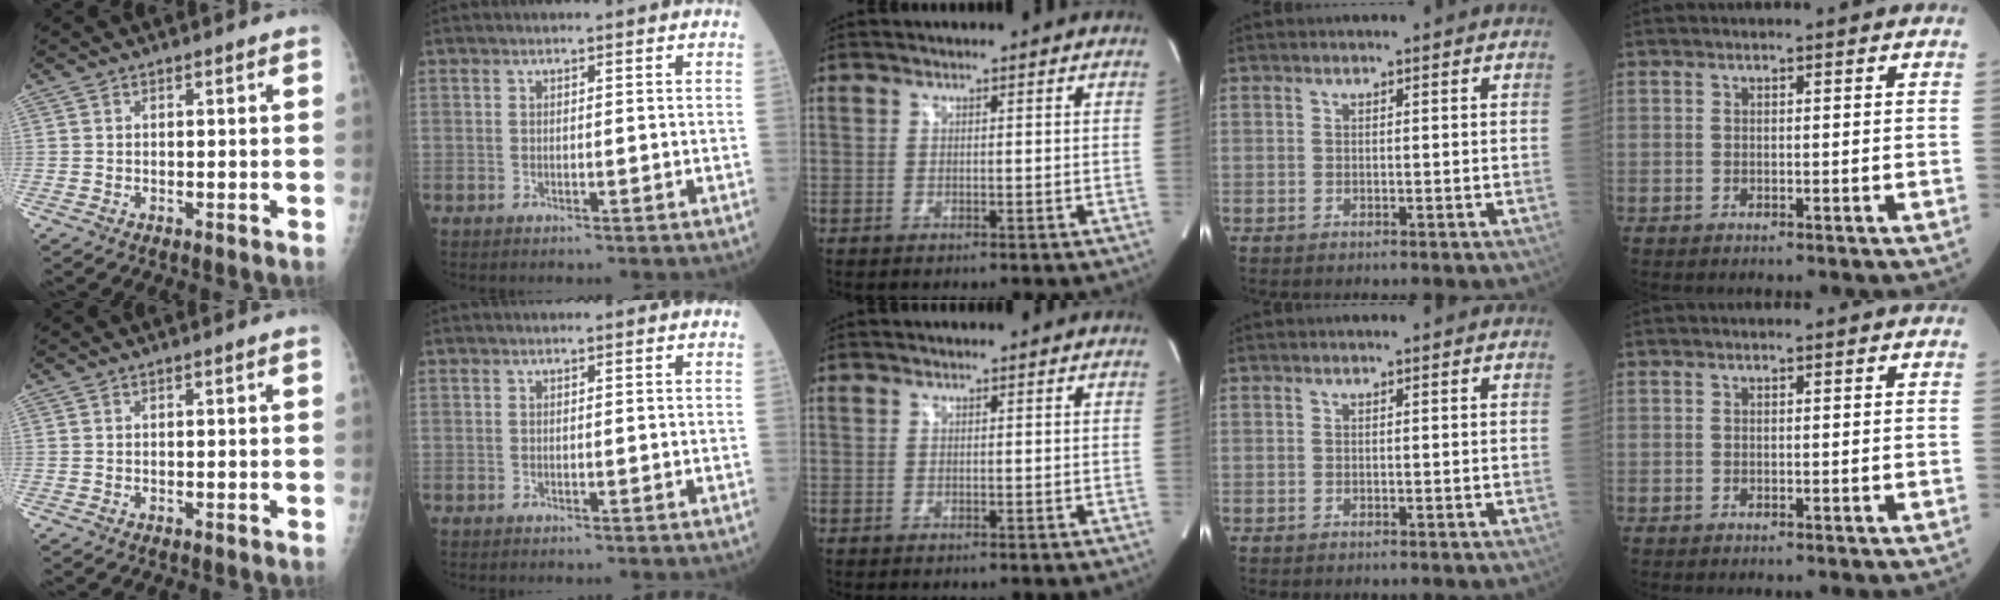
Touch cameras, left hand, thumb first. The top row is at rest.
{}